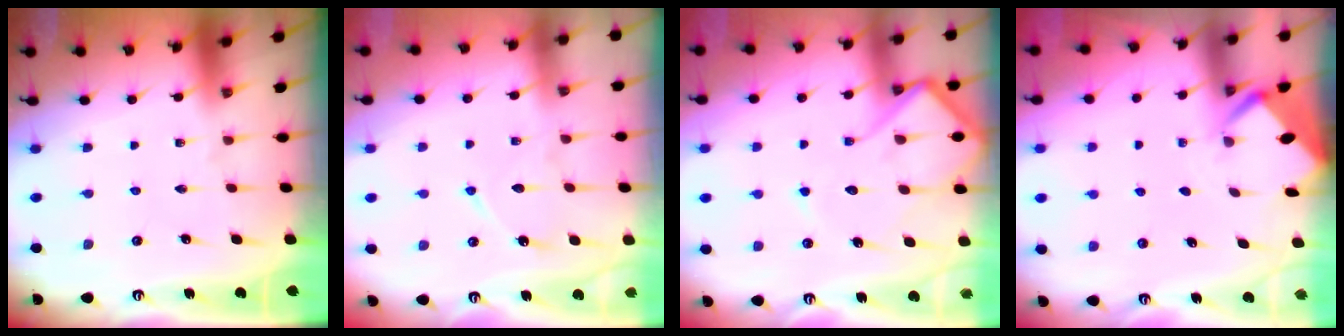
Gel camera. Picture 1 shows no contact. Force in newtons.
{"total": 7.8, "press": 7.7, "slide": 0.7}
{"total": 12.0, "press": 11.9, "slide": 1.2}
{"total": 2.5, "press": 2.5, "slide": 0.1}